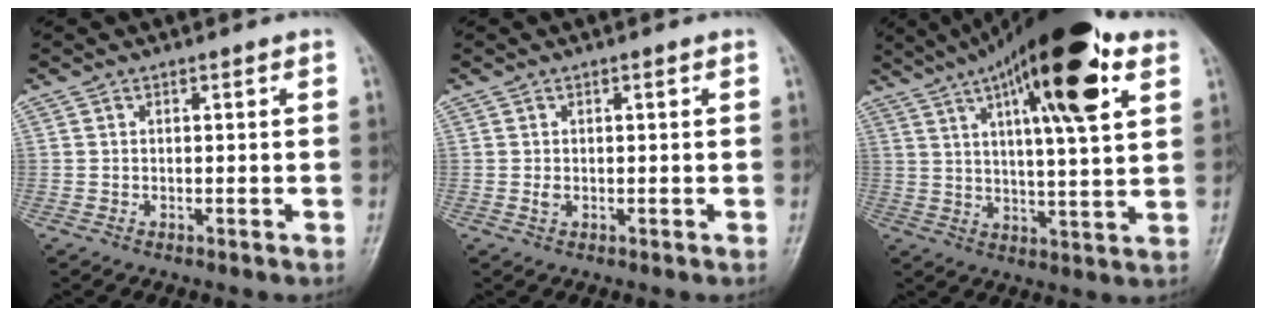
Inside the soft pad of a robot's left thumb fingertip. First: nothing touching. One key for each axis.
{"total": 1.3, "fx": 0.1, "fy": 0.8, "fz": 1.1, "tx": -0.019, "ty": 0.002, "tz": 0.002}
{"total": 22.0, "fx": 10.7, "fy": 5.5, "fz": 18.4, "tx": -0.281, "ty": -0.010, "tz": 0.164}